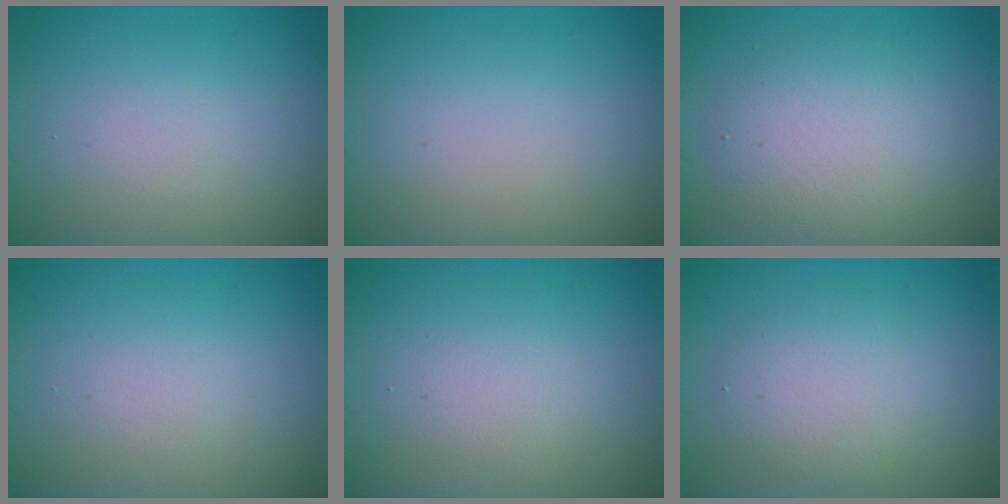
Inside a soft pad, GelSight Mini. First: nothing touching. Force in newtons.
{"total": 0.0}
{"total": 4.4, "press": 4.4, "slide": 0.3}
{"total": 0.7, "press": 0.7, "slide": 0.0}
{"total": 1.1, "press": 1.1, "slide": 0.1}
{"total": 2.9, "press": 2.9, "slide": 0.2}